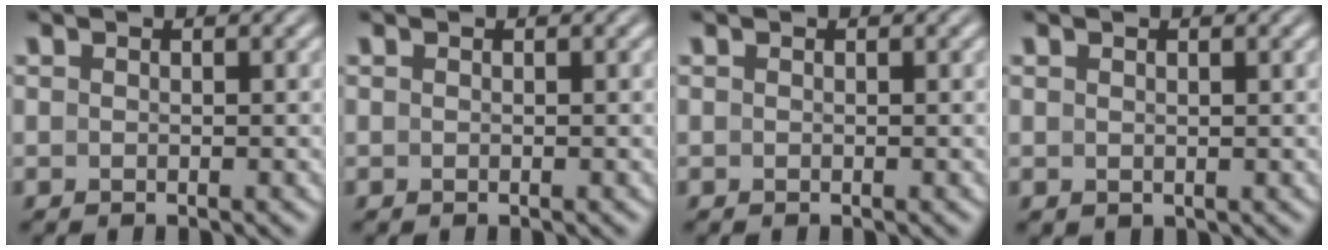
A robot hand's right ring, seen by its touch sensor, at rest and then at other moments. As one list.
[{"total": 0.0}, {"total": 0.0}, {"total": 0.0}]